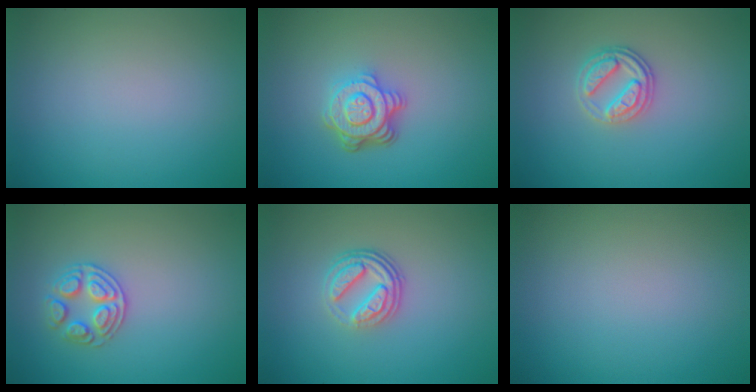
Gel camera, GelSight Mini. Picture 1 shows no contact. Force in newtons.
{"total": 4.6, "press": 3.3, "slide": 3.1}
{"total": 2.7, "press": 2.5, "slide": 0.9}
{"total": 2.5, "press": 2.4, "slide": 0.6}
{"total": 3.7, "press": 2.7, "slide": 2.6}
{"total": 0.0}